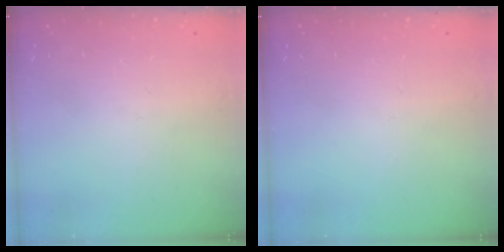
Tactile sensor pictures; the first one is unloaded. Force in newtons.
{"total": 0.0}